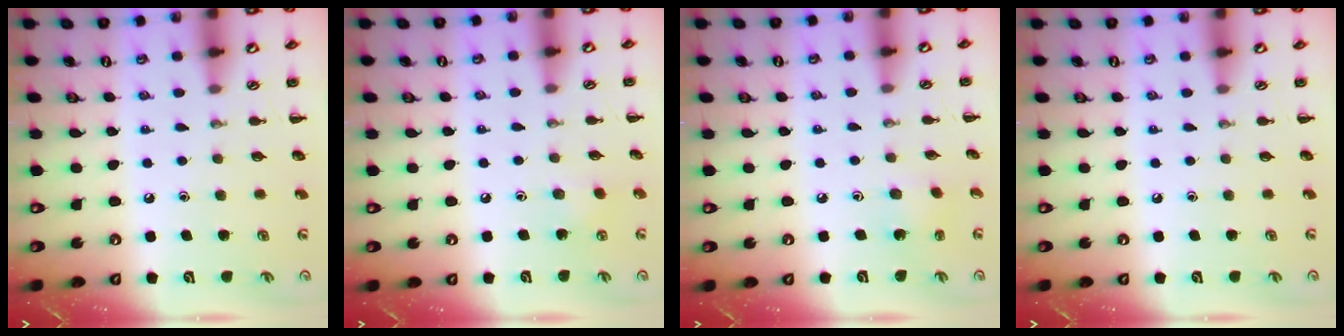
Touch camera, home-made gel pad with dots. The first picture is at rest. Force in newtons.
{"total": 5.5, "press": 5.2, "slide": 1.5}
{"total": 1.8, "press": 1.6, "slide": 0.6}
{"total": 0.0}